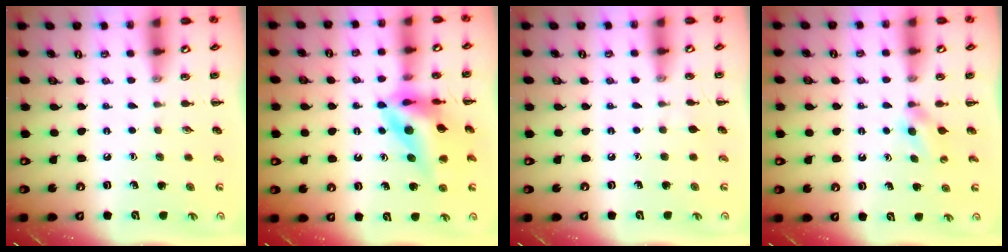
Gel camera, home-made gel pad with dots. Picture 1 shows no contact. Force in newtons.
{"total": 13.0, "press": 12.6, "slide": 3.1}
{"total": 3.2, "press": 3.0, "slide": 1.2}
{"total": 2.7, "press": 2.5, "slide": 1.0}